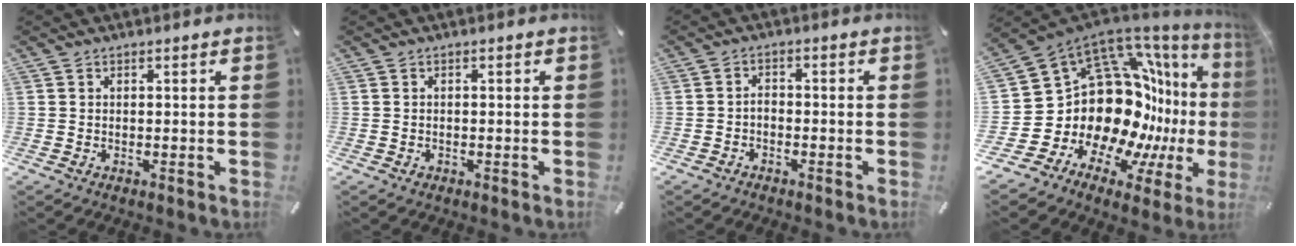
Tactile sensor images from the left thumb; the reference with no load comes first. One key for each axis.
{"total": 0.9, "fx": -0.3, "fy": 0.8, "fz": 0.4, "tx": -0.008, "ty": 0.003, "tz": -0.008}
{"total": 2.2, "fx": -1.3, "fy": 1.5, "fz": 1.1, "tx": -0.023, "ty": 0.009, "tz": -0.027}
{"total": 24.0, "fx": 1.2, "fy": 17.1, "fz": 16.8, "tx": -0.230, "ty": -0.122, "tz": 0.093}